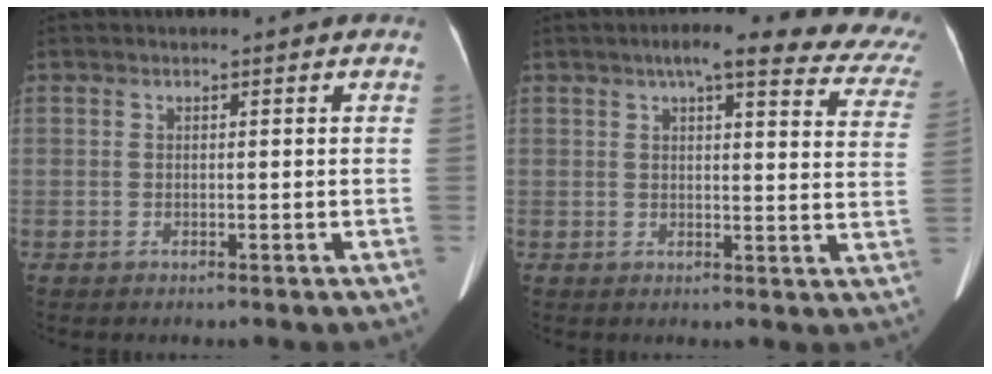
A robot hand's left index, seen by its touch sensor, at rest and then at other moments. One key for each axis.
{"total": 19.4, "fx": 16.4, "fy": 3.7, "fz": 9.6, "tx": -0.099, "ty": -0.007, "tz": 0.170}